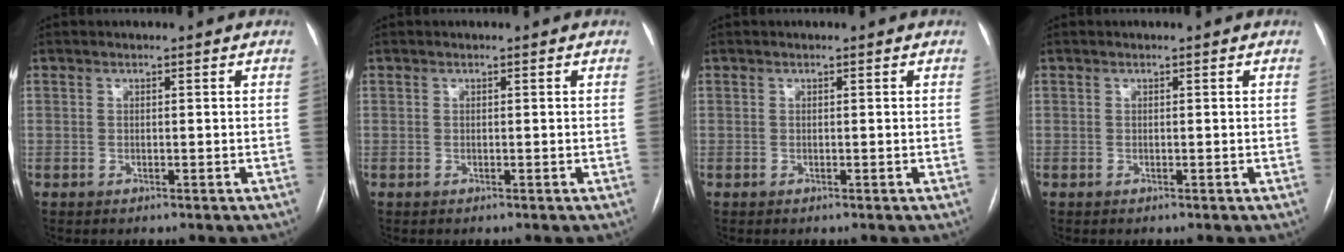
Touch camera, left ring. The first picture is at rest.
{"total": 0.0}
{"total": 0.0}
{"total": 0.0}